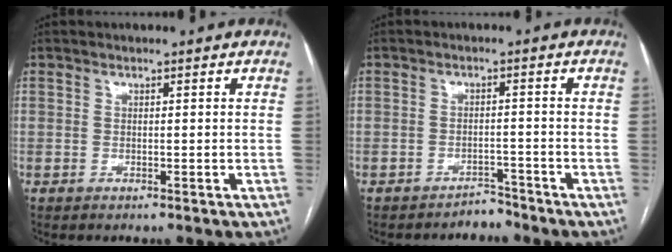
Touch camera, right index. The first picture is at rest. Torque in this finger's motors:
{"motor_torque": [-0.01, -0.04, -0.04, -0.02]}